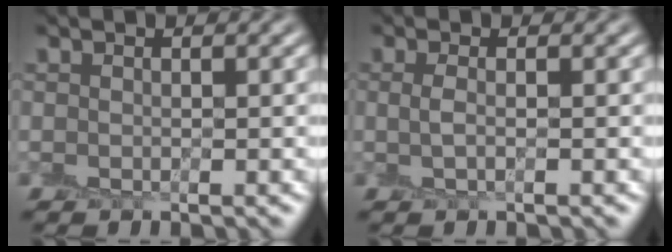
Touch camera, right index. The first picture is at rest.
{"total": 0.9, "force": [0.0, 0.0, 0.9], "torque": [-0.025, 0.000, -0.002]}